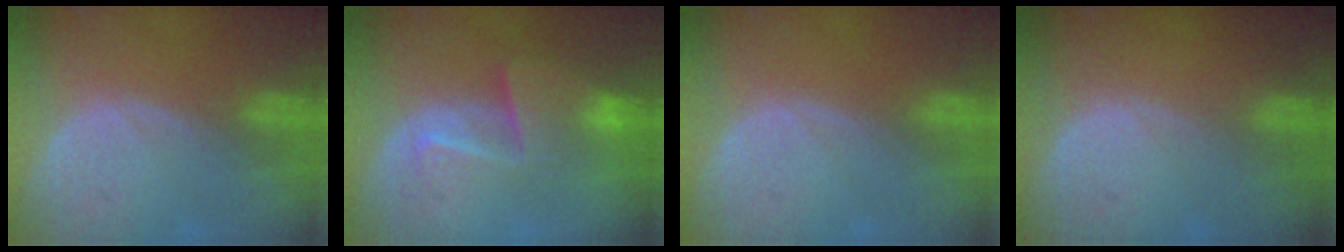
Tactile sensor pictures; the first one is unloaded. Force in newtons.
{"total": 6.6, "press": 6.4, "slide": 1.4}
{"total": 0.0}
{"total": 0.0}